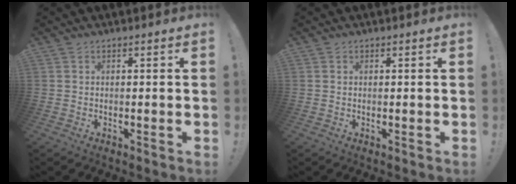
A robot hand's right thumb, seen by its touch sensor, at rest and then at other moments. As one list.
[{"total": 0.0}]